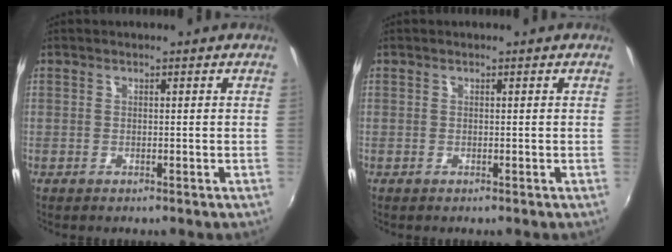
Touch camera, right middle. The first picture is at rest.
{"total": 0.0}